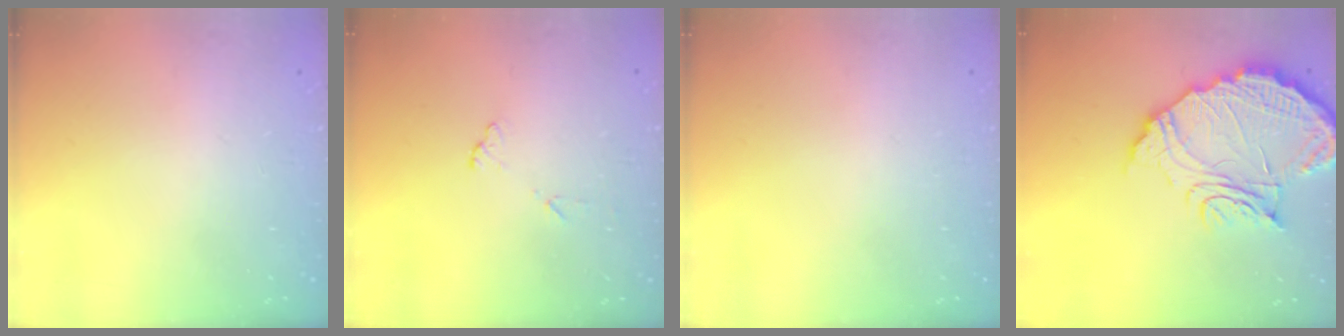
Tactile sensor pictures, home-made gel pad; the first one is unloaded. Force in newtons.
{"total": 6.4, "press": 6.4, "slide": 0.5}
{"total": 0.0}
{"total": 17.1, "press": 17.0, "slide": 1.5}